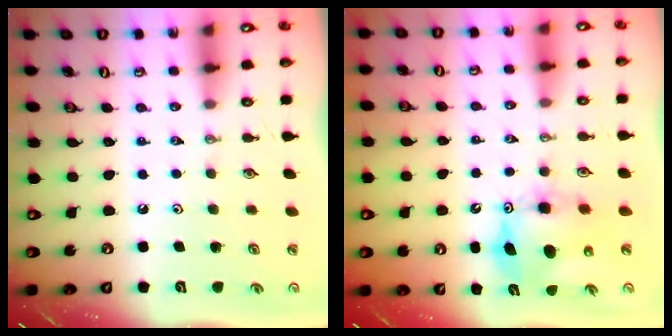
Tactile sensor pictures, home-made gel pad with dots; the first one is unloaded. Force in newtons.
{"total": 9.9, "press": 9.9, "slide": 0.9}